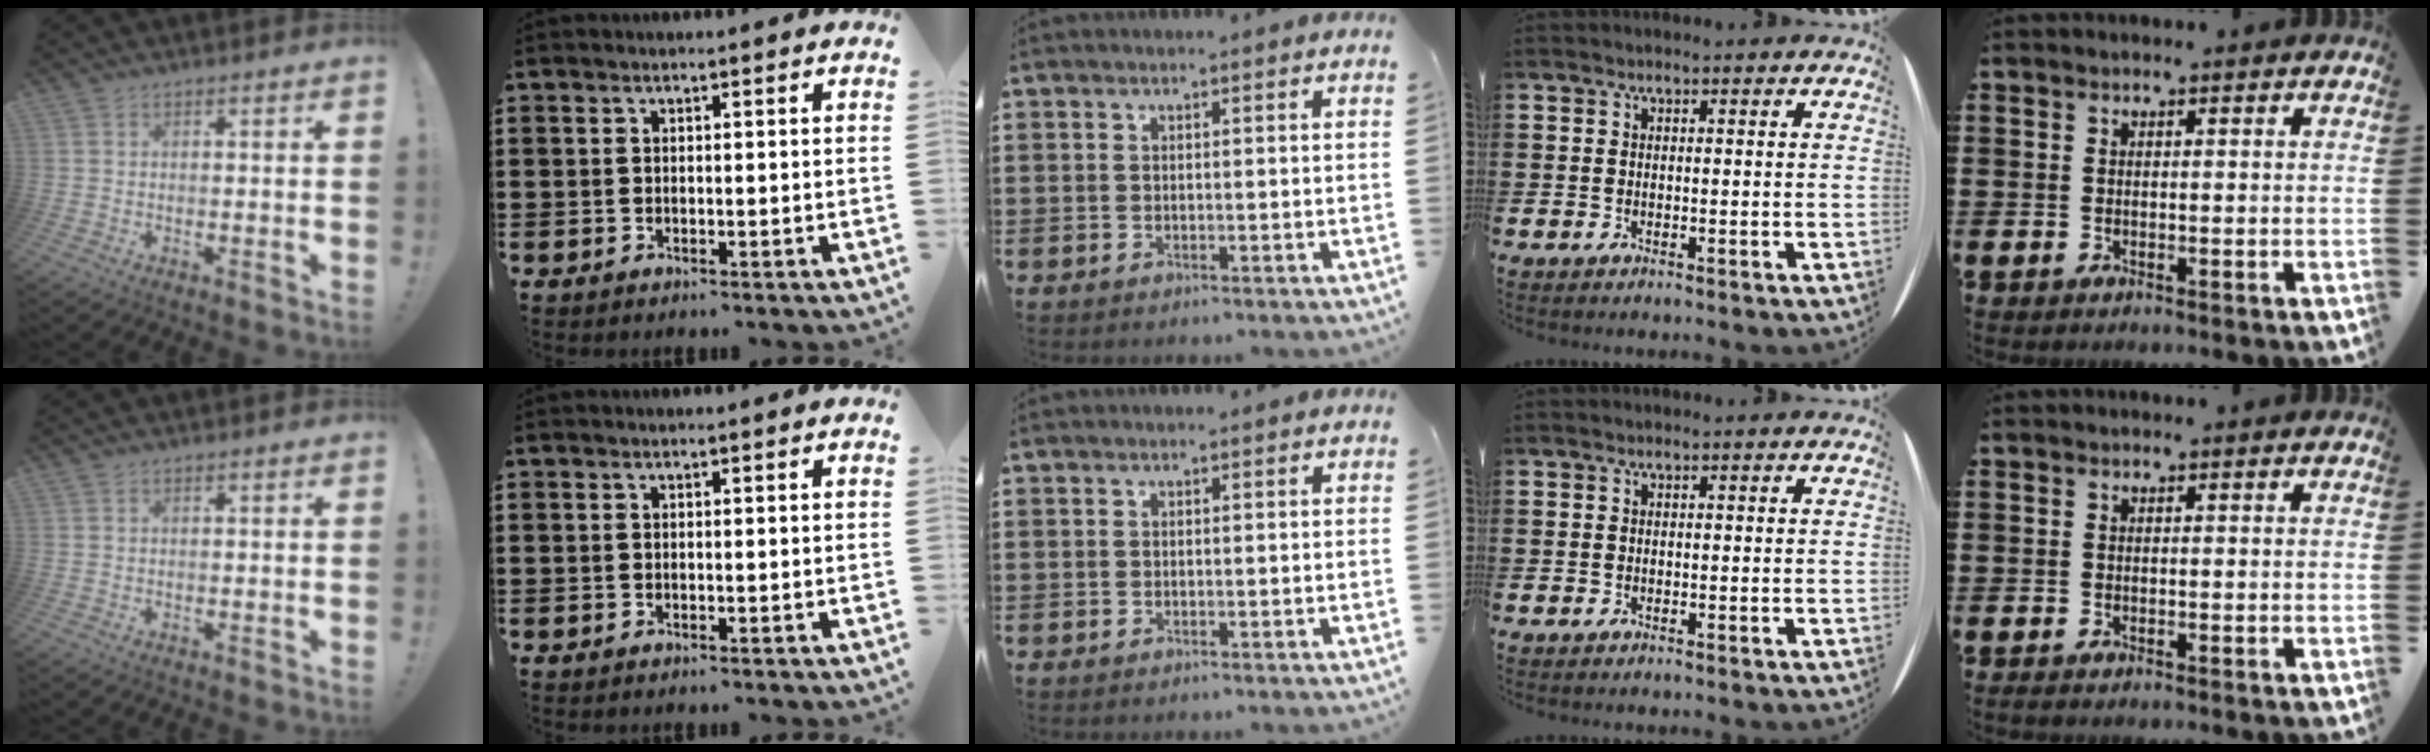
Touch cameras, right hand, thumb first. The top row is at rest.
{}